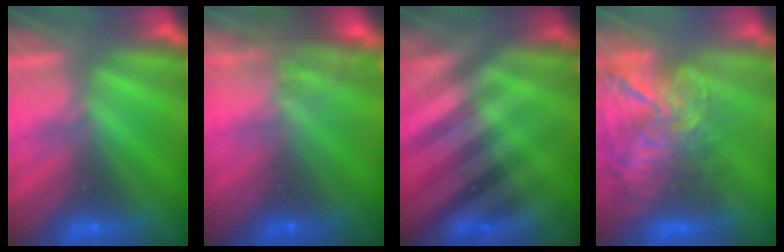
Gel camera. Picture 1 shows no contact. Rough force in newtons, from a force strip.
{"total": 8.6}
{"total": 2.8}
{"total": 8.0}